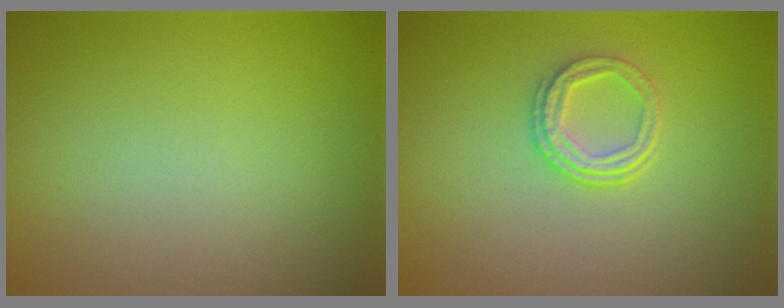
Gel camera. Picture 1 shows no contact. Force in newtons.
{"total": 2.4, "press": 1.7, "slide": 1.7}